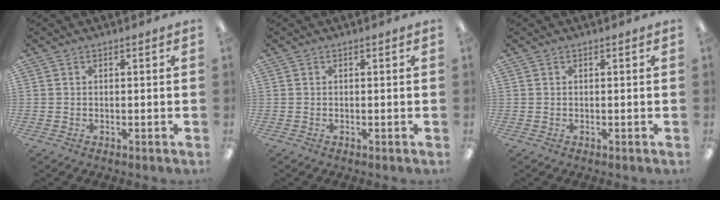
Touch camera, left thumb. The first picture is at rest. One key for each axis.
{"total": 0.0}
{"total": 0.0}